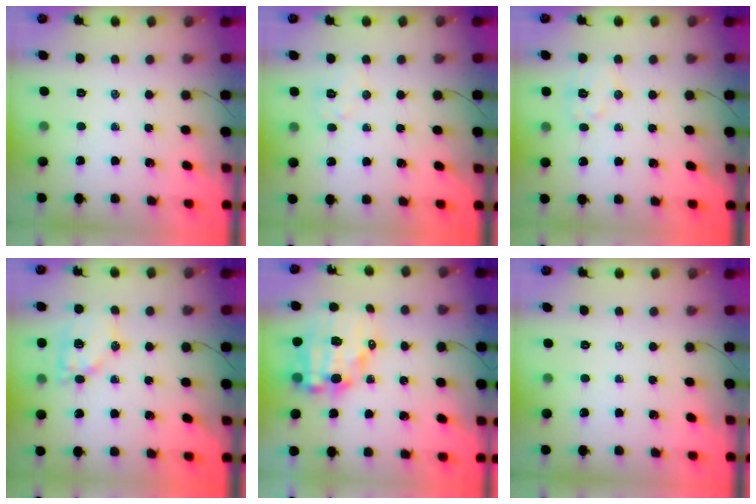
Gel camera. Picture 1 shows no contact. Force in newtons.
{"total": 5.9, "press": 5.8, "slide": 1.2}
{"total": 5.8, "press": 5.8, "slide": 0.7}
{"total": 13.6, "press": 13.5, "slide": 2.0}
{"total": 12.3, "press": 12.0, "slide": 2.9}
{"total": 0.0}